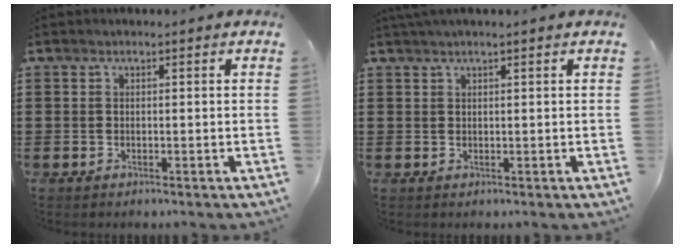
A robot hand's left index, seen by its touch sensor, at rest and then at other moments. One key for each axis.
{"total": 1.1, "fx": 0.8, "fy": -0.1, "fz": 0.8, "tx": -0.015, "ty": 0.000, "tz": 0.016}